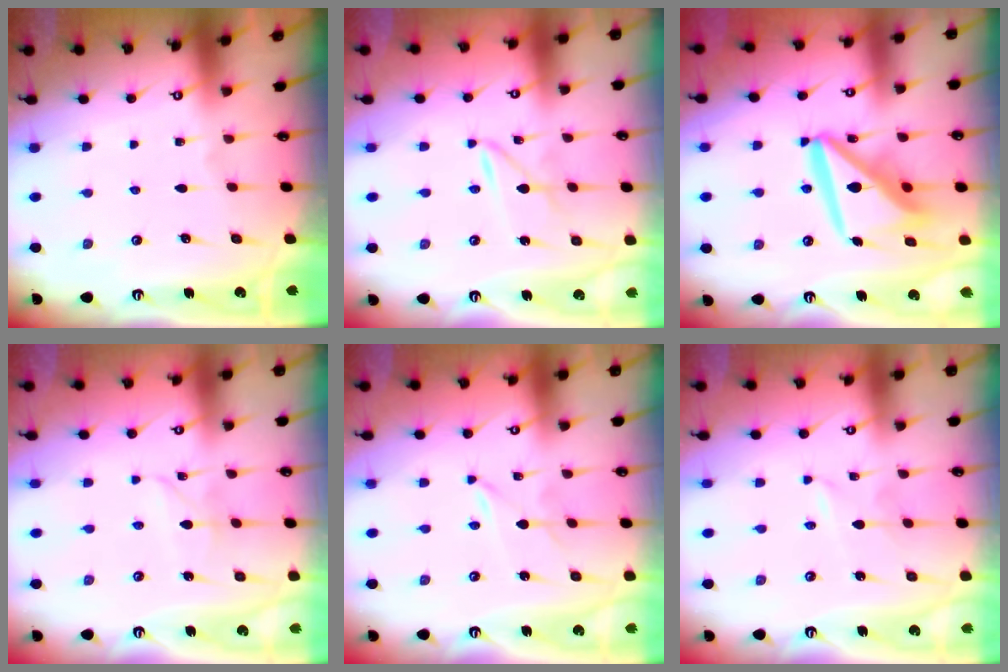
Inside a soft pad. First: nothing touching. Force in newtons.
{"total": 2.2, "press": 2.1, "slide": 0.3}
{"total": 15.9, "press": 15.8, "slide": 2.1}
{"total": 2.7, "press": 2.7, "slide": 0.3}
{"total": 0.9, "press": 0.8, "slide": 0.1}
{"total": 1.6, "press": 1.6, "slide": 0.2}